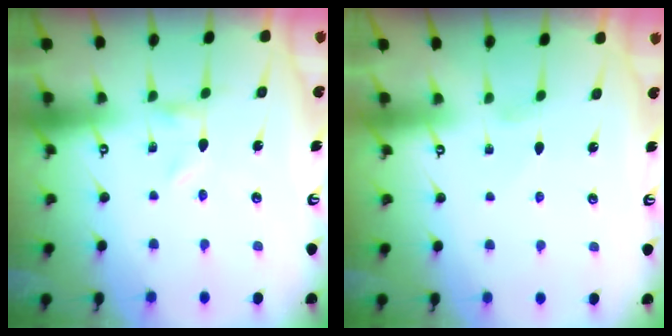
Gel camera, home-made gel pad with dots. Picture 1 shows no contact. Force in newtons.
{"total": 0.0}